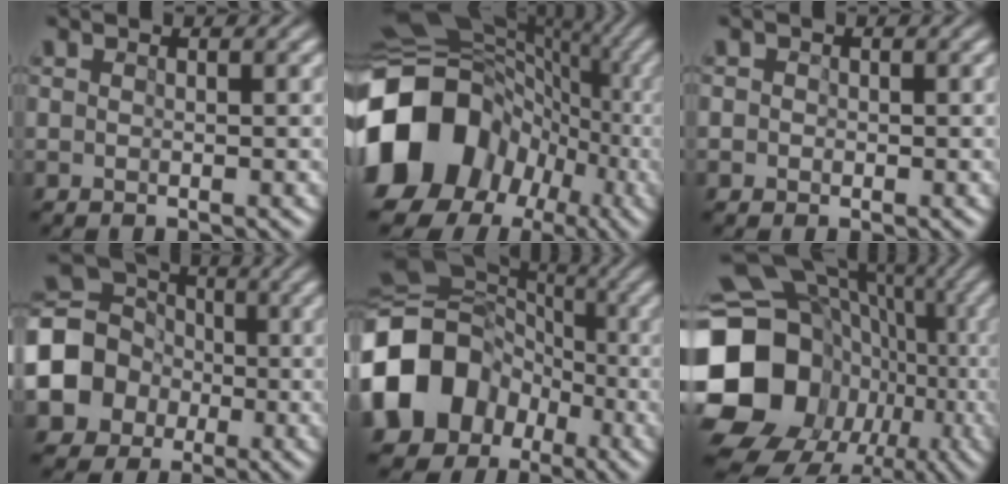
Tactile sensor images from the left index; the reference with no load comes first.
{"total": 17.2, "force": [-3.1, 14.4, 8.9], "torque": [-0.208, -0.001, -0.054]}
{"total": 1.8, "force": [0.0, 1.7, 0.6], "torque": [0.011, 0.021, -0.024]}
{"total": 10.8, "force": [-2.1, 9.5, 4.8], "torque": [-0.110, -0.007, -0.057]}
{"total": 13.8, "force": [-3.9, 11.6, 6.4], "torque": [-0.168, -0.005, -0.087]}
{"total": 21.0, "force": [-3.5, 18.1, 10.1], "torque": [-0.213, 0.000, -0.075]}